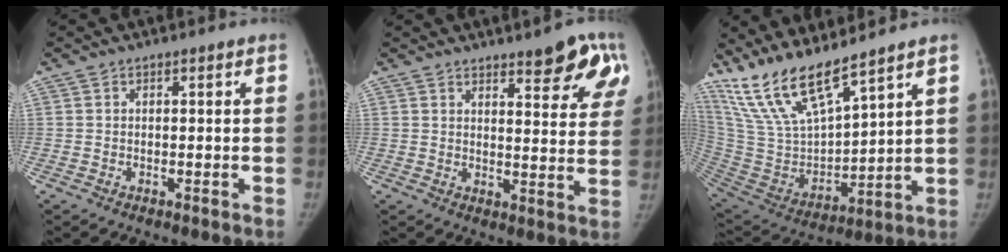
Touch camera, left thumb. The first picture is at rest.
{"total": 11.2, "force": [7.0, 3.3, 8.1], "torque": [-0.064, -0.039, 0.084]}
{"total": 16.4, "force": [13.4, 3.2, 8.9], "torque": [-0.159, -0.068, 0.283]}